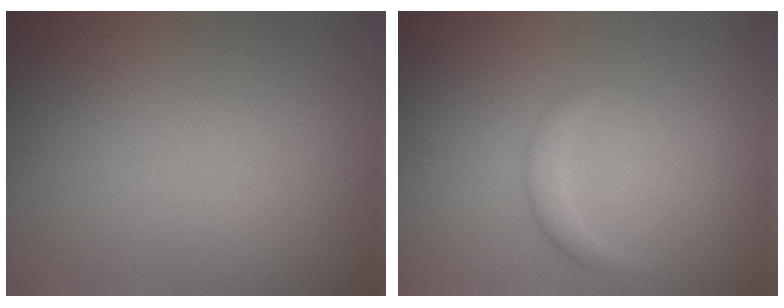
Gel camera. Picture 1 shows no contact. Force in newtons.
{"total": 1.3, "press": 1.3, "slide": 0.1}